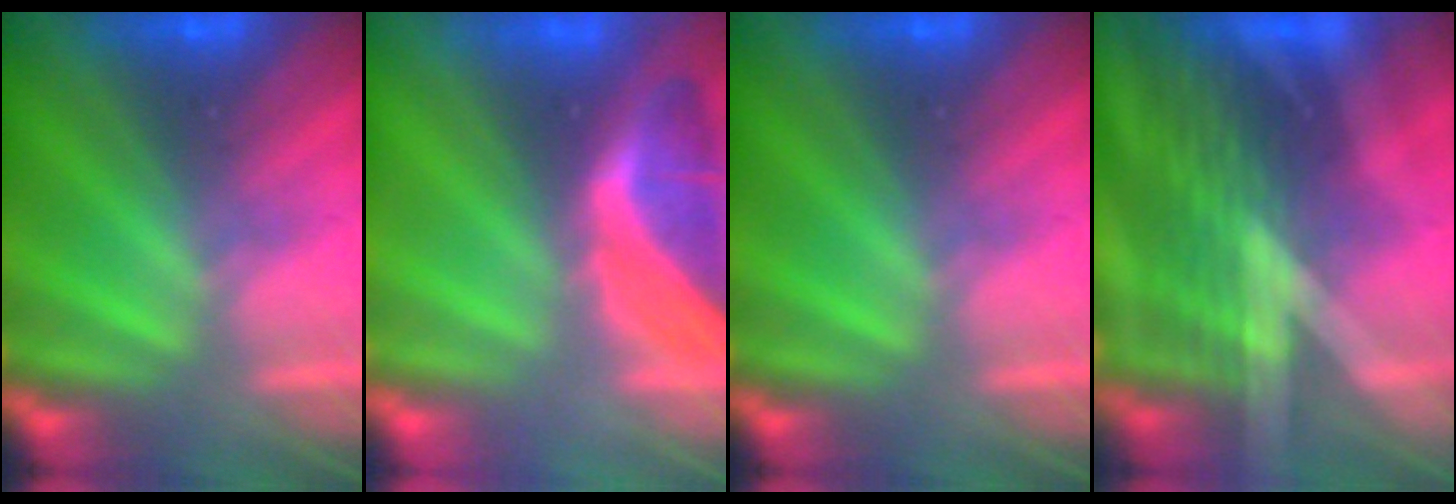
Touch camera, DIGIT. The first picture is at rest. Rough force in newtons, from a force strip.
{"total": 1.8}
{"total": 0.0}
{"total": 3.0}